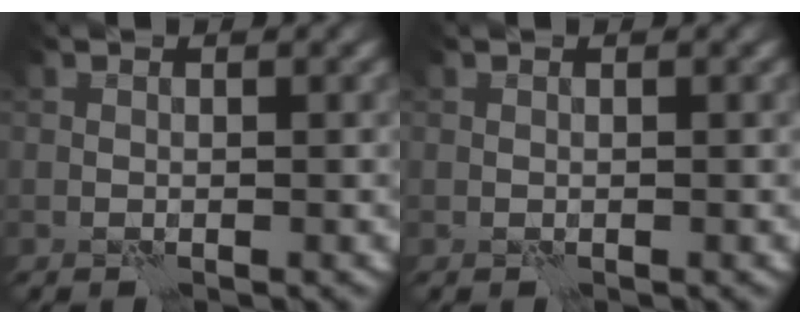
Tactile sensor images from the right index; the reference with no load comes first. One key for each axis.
{"total": 0.0}